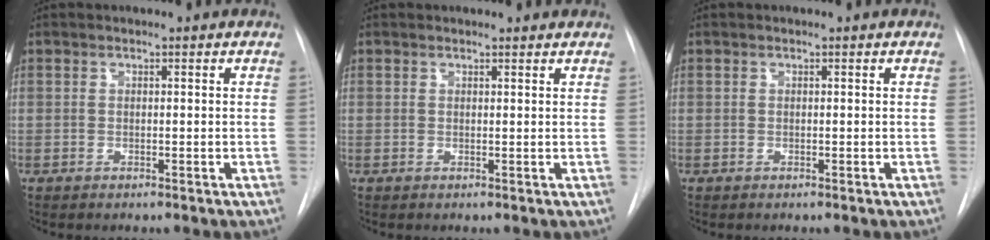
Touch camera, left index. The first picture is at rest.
{"total": 3.1, "force": [3.0, 0.6, 0.4], "torque": [-0.010, 0.015, 0.029]}
{"total": 0.0}